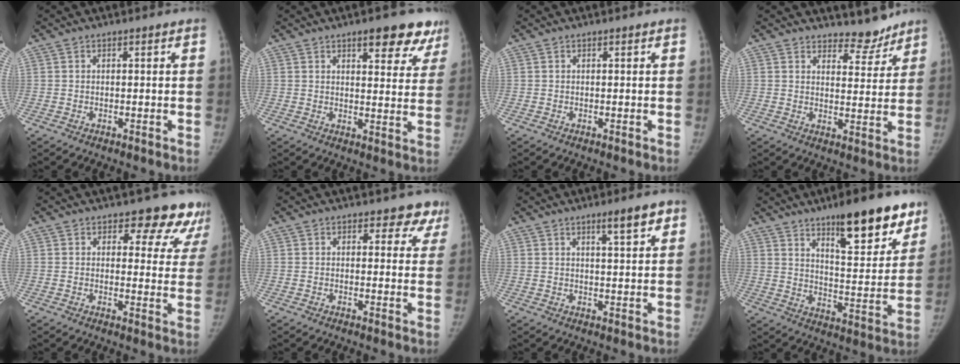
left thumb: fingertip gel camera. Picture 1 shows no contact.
{"total": 11.6, "force": [7.8, 4.4, 7.4], "torque": [-0.038, -0.036, 0.092]}
{"total": 0.0}
{"total": 6.0, "force": [5.5, 2.3, 0.6], "torque": [0.020, -0.051, 0.081]}
{"total": 10.9, "force": [9.1, 5.1, 3.1], "torque": [0.027, -0.053, 0.080]}
{"total": 5.0, "force": [3.9, 2.8, 1.2], "torque": [0.033, -0.018, 0.028]}
{"total": 5.1, "force": [3.1, 0.8, 4.0], "torque": [-0.050, -0.019, 0.047]}
{"total": 18.3, "force": [11.9, 5.5, 12.8], "torque": [-0.132, -0.067, 0.179]}